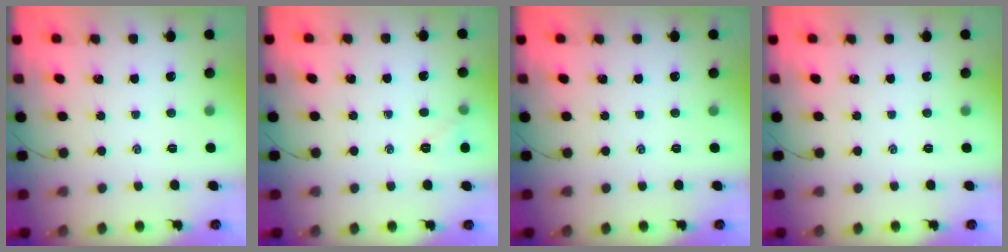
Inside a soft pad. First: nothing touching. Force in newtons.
{"total": 5.0, "press": 4.8, "slide": 1.5}
{"total": 0.0}
{"total": 0.0}